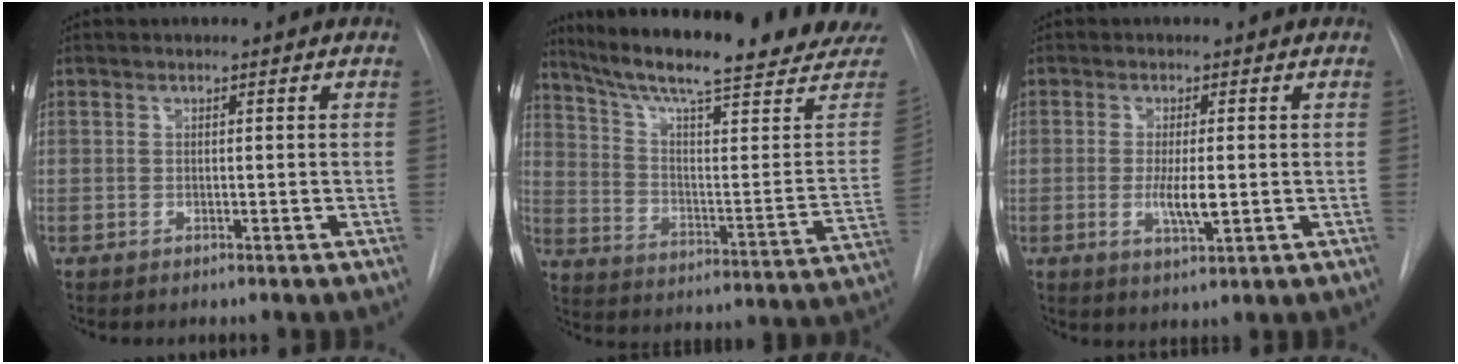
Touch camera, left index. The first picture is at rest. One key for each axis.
{"total": 25.2, "fx": 21.3, "fy": 1.7, "fz": 13.4, "tx": -0.214, "ty": -0.060, "tz": 0.292}
{"total": 4.1, "fx": -0.4, "fy": 0.8, "fz": 4.0, "tx": -0.078, "ty": -0.008, "tz": -0.005}